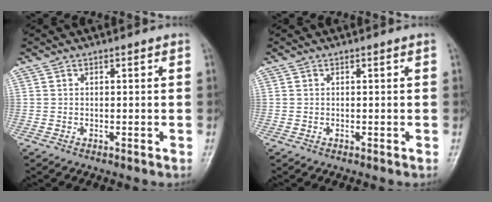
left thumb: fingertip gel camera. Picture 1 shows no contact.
{"total": 0.0}